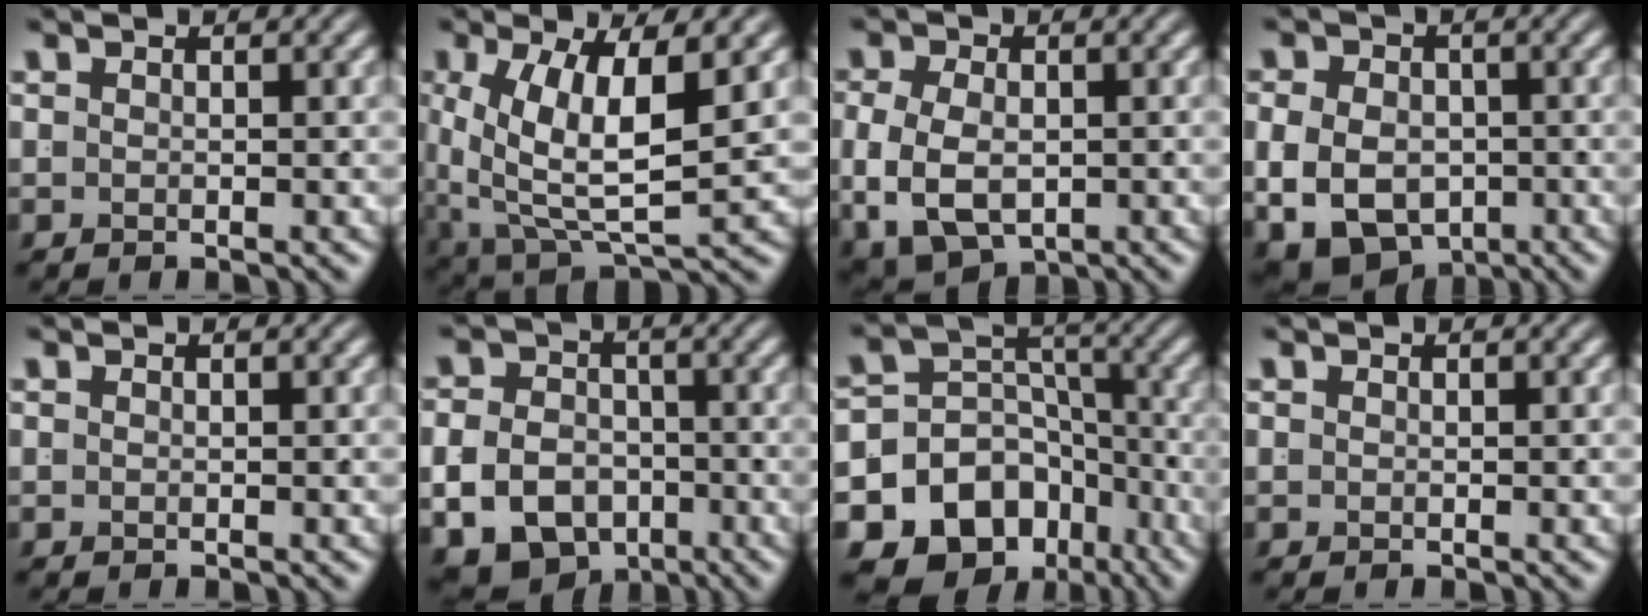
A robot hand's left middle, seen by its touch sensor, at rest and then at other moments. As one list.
[{"total": 9.5, "force": [-0.1, 5.6, 7.6], "torque": [-0.139, -0.036, 0.019]}, {"total": 7.1, "force": [-1.5, 5.4, 4.4], "torque": [-0.105, -0.033, -0.006]}, {"total": 11.1, "force": [-3.9, 9.1, 5.1], "torque": [-0.108, -0.051, -0.053]}, {"total": 0.0}, {"total": 11.8, "force": [-4.9, 9.9, 4.0], "torque": [-0.070, -0.042, -0.081]}, {"total": 20.8, "force": [-9.0, 16.9, 8.2], "torque": [-0.183, -0.093, -0.133]}, {"total": 0.0}]